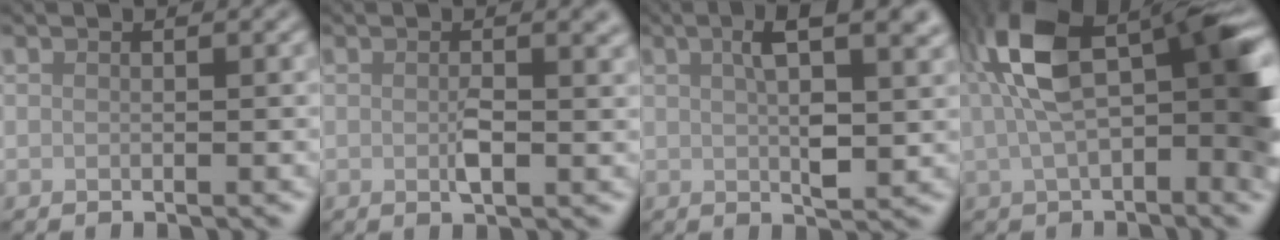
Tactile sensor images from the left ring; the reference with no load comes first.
{"total": 2.5, "force": [0.1, 0.8, 2.3], "torque": [-0.039, -0.006, 0.002]}
{"total": 7.2, "force": [2.4, 2.6, 6.3], "torque": [-0.102, 0.006, 0.035]}
{"total": 11.4, "force": [1.7, 4.9, 10.2], "torque": [-0.183, 0.009, 0.025]}